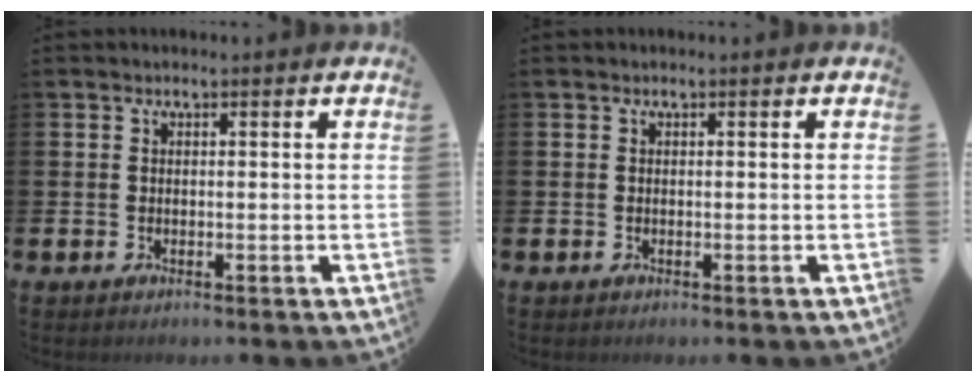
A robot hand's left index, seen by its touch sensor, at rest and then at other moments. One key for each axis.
{"total": 0.0}